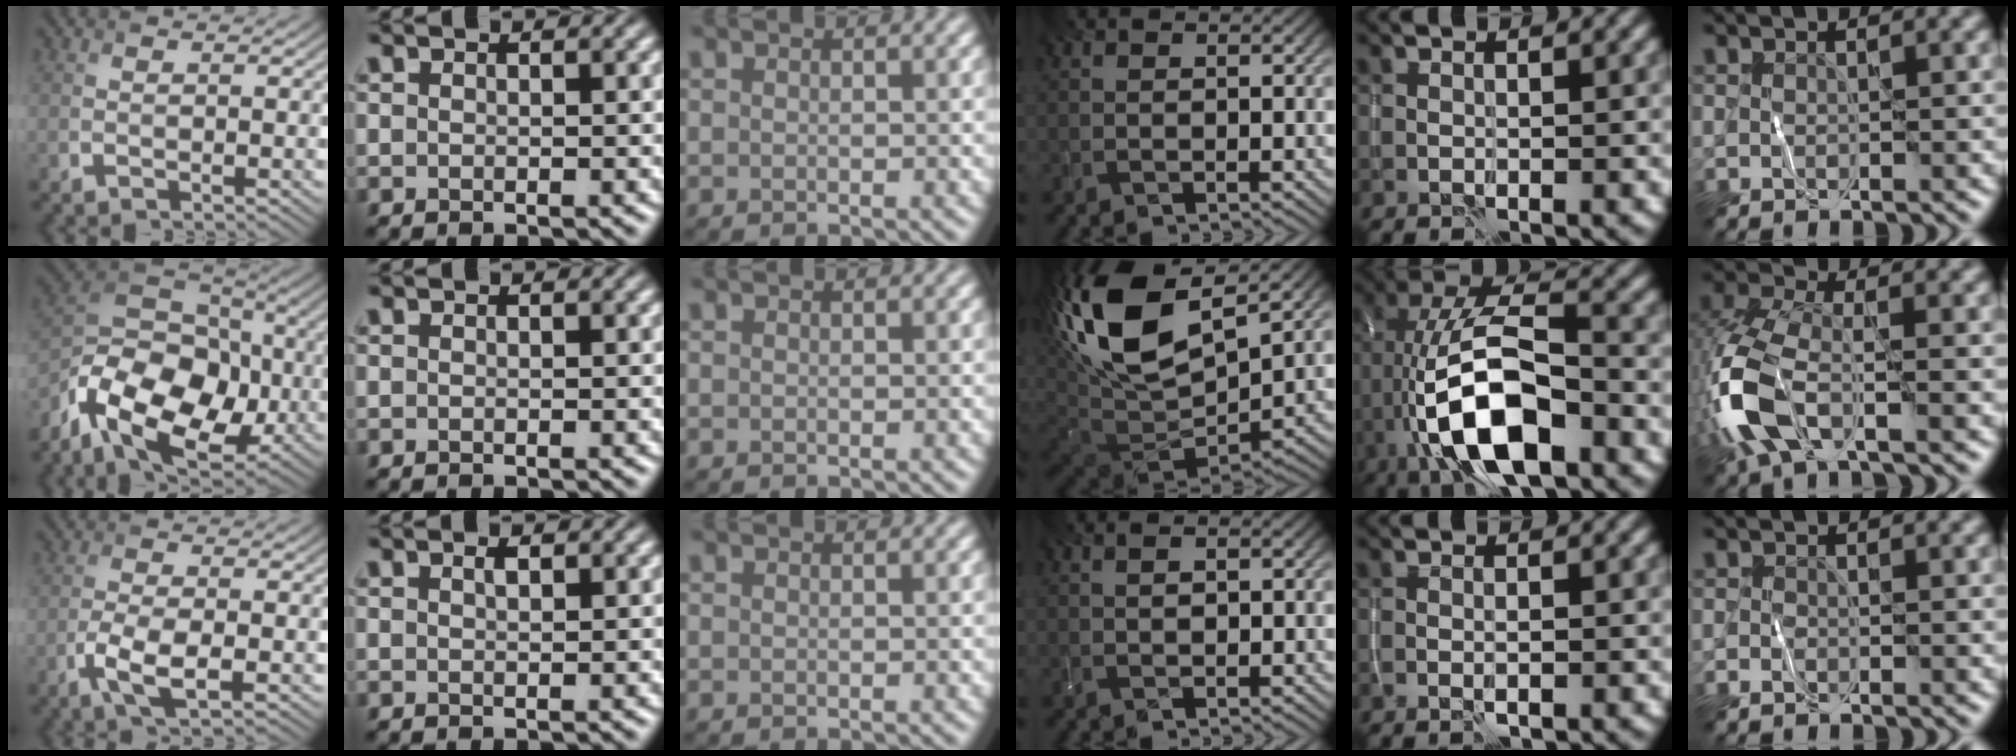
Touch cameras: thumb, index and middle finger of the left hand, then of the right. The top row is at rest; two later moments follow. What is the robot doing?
{"motion": "wipe", "object": "whiteboard"}